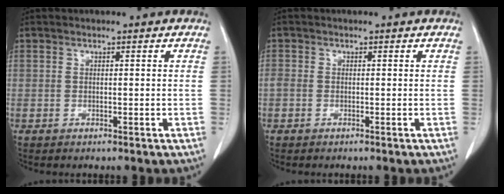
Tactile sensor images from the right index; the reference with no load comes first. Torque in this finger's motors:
{"motor_torque": [0.13, 0.04, 0.06, 0.01]}